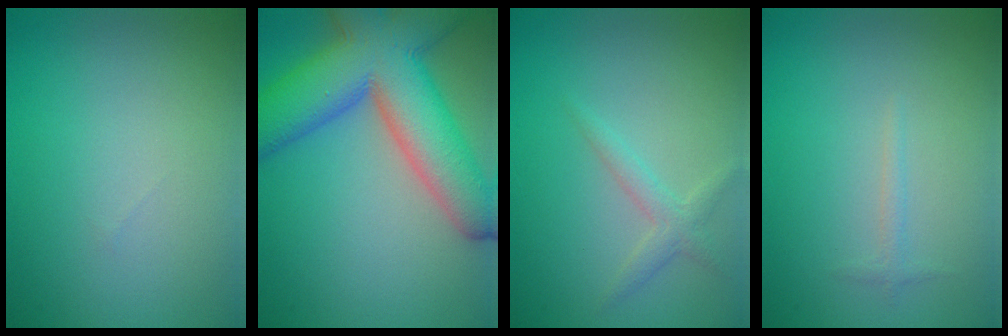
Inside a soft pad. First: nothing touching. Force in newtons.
{"total": 12.5, "press": 12.5, "slide": 0.5}
{"total": 1.7, "press": 1.6, "slide": 0.1}
{"total": 0.7, "press": 0.7, "slide": 0.0}